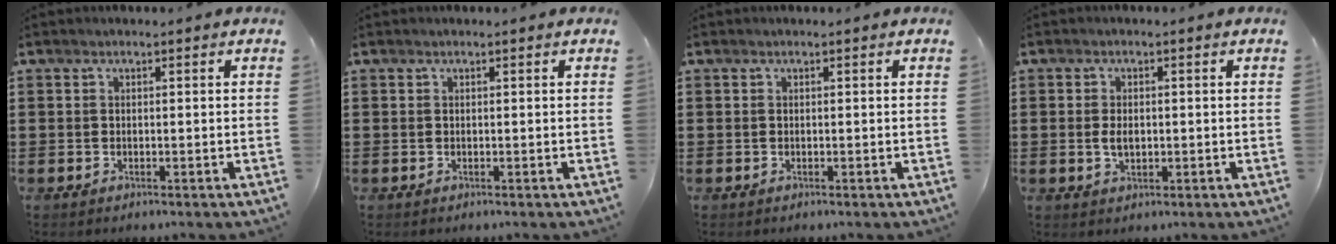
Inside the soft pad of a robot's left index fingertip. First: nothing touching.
{"total": 0.0}
{"total": 0.0}
{"total": 2.6, "force": [0.0, 1.4, 2.1], "torque": [-0.049, 0.002, -0.004]}